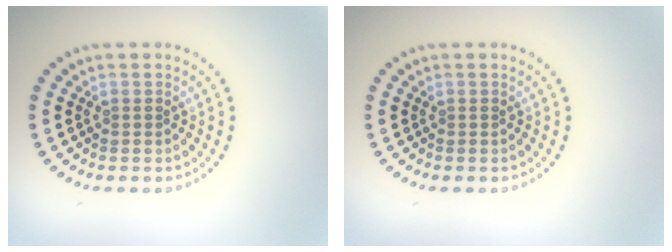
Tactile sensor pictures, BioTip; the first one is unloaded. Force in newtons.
{"total": 0.0}